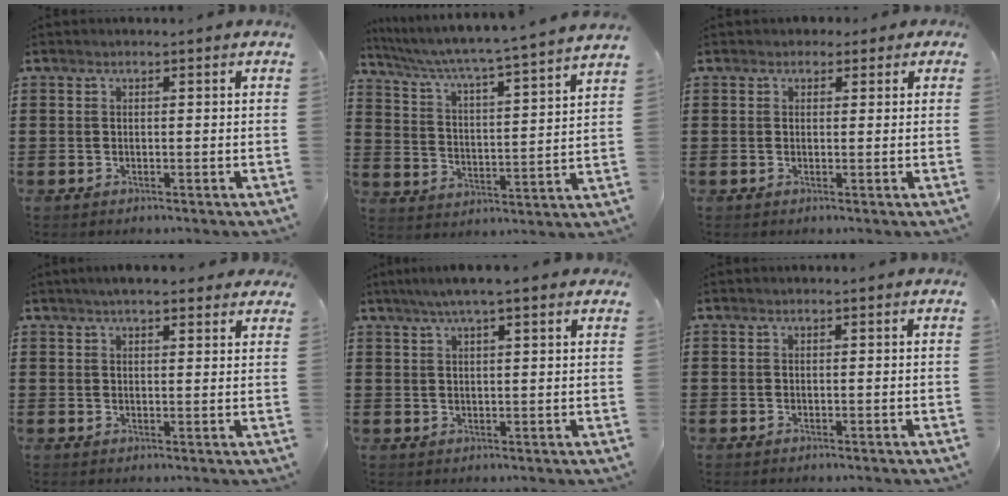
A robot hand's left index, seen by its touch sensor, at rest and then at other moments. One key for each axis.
{"total": 4.3, "fx": 3.7, "fy": -0.8, "fz": 2.0, "tx": -0.060, "ty": -0.042, "tz": 0.050}
{"total": 1.4, "fx": 0.7, "fy": 1.2, "fz": 0.4, "tx": -0.004, "ty": 0.006, "tz": 0.009}
{"total": 3.7, "fx": 3.2, "fy": 0.8, "fz": 1.8, "tx": -0.043, "ty": 0.004, "tz": 0.057}
{"total": 4.3, "fx": 3.1, "fy": 0.3, "fz": 3.0, "tx": -0.065, "ty": 0.000, "tz": 0.054}
{"total": 0.0}